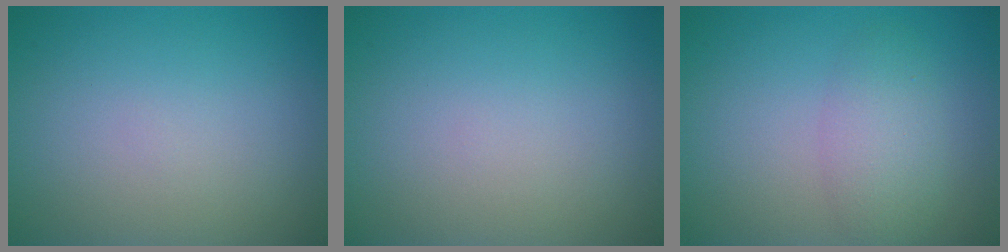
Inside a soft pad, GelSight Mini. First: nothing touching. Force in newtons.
{"total": 0.0}
{"total": 2.9, "press": 2.9, "slide": 0.2}